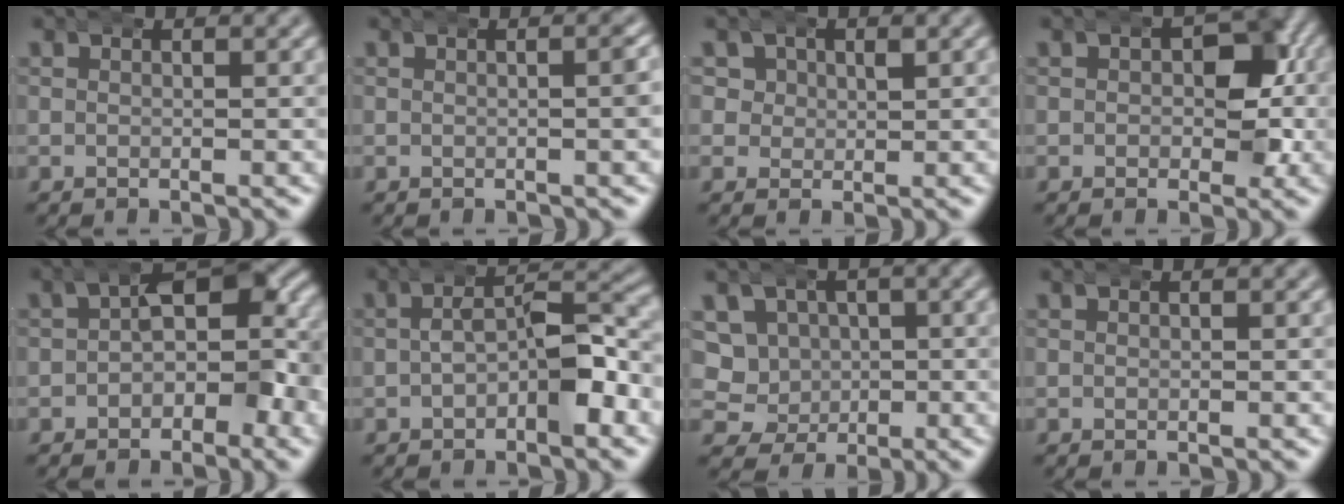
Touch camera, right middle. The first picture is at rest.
{"total": 2.4, "force": [0.4, 0.7, 2.2], "torque": [-0.023, 0.011, 0.001]}
{"total": 4.3, "force": [1.8, 3.5, 1.7], "torque": [-0.041, 0.000, 0.029]}
{"total": 4.2, "force": [0.1, 2.9, 3.1], "torque": [-0.039, -0.005, -0.002]}
{"total": 8.1, "force": [0.8, 4.5, 6.7], "torque": [-0.079, 0.003, 0.009]}
{"total": 5.1, "force": [-0.3, 2.4, 4.5], "torque": [-0.056, 0.012, -0.013]}
{"total": 9.3, "force": [-0.2, 8.7, 3.2], "torque": [-0.084, -0.028, -0.006]}
{"total": 0.0}